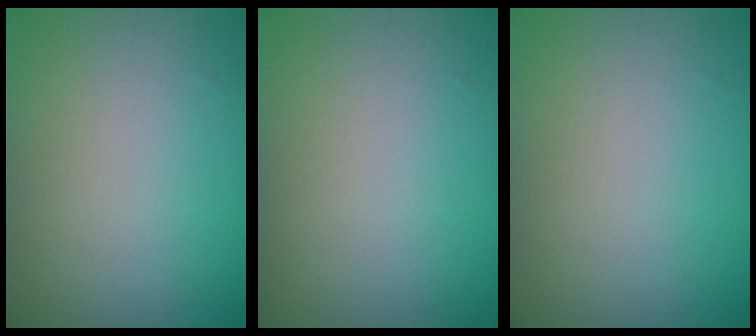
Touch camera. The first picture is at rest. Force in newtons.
{"total": 0.0}
{"total": 0.0}